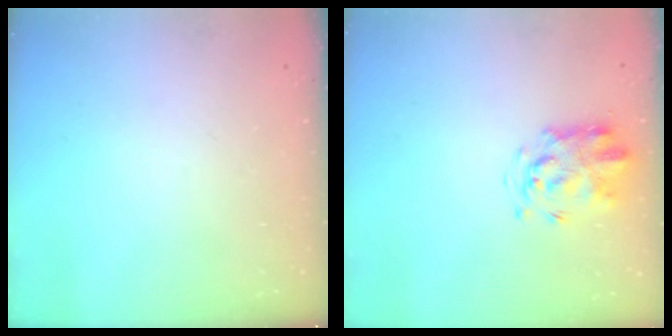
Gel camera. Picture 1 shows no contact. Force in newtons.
{"total": 3.6, "press": 3.4, "slide": 1.0}